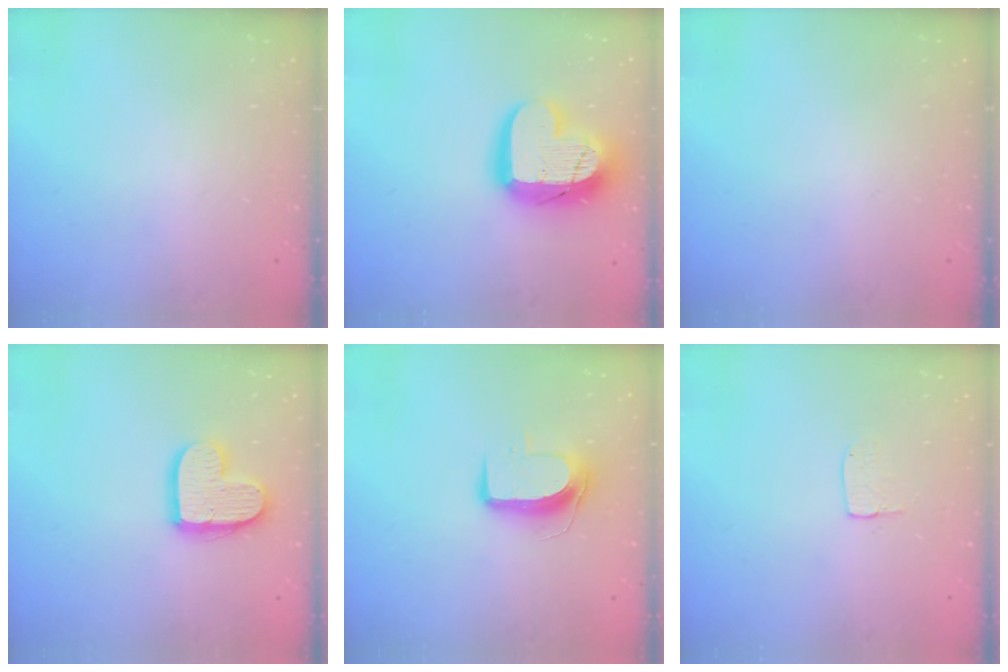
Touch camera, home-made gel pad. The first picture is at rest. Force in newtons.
{"total": 20.6, "press": 20.6, "slide": 1.5}
{"total": 0.0}
{"total": 12.6, "press": 12.6, "slide": 0.9}
{"total": 10.6, "press": 10.6, "slide": 0.8}
{"total": 3.8, "press": 3.8, "slide": 0.2}